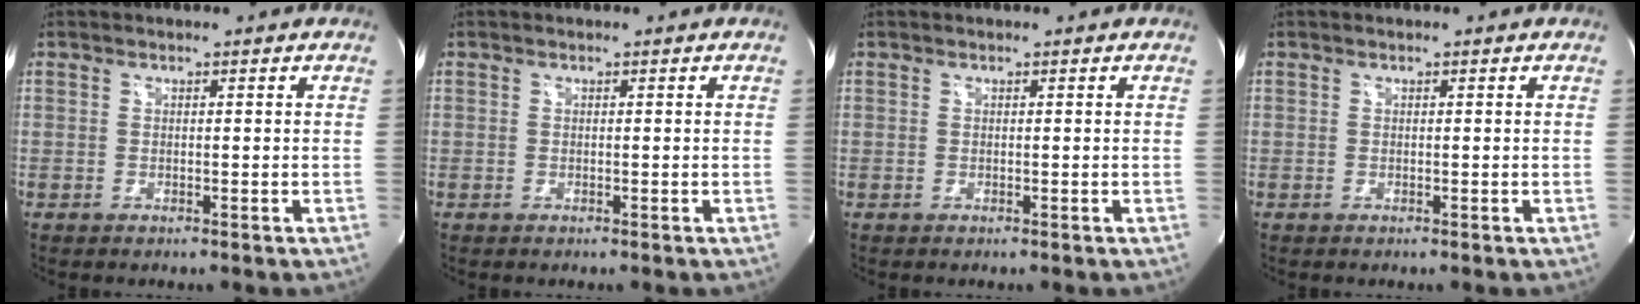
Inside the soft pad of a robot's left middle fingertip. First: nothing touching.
{"total": 0.0}
{"total": 0.0}
{"total": 0.0}